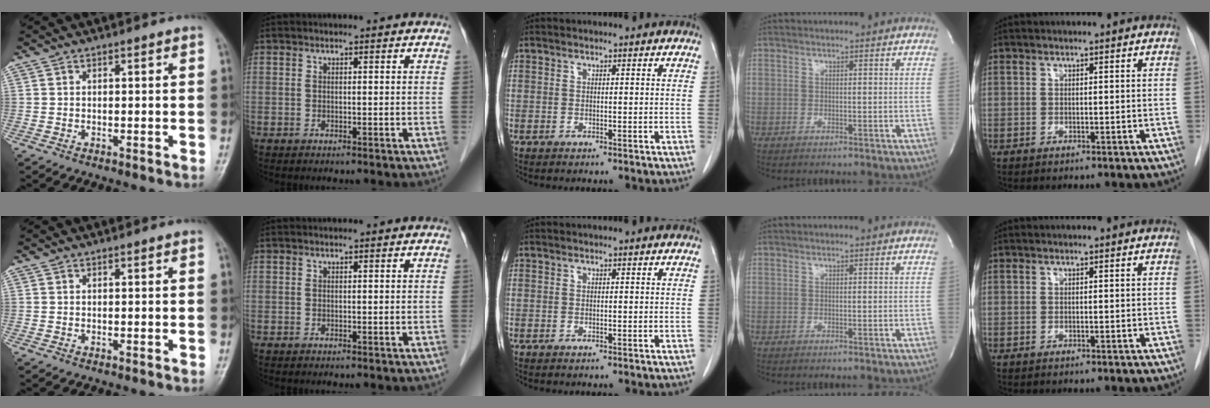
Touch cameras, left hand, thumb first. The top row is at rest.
{}